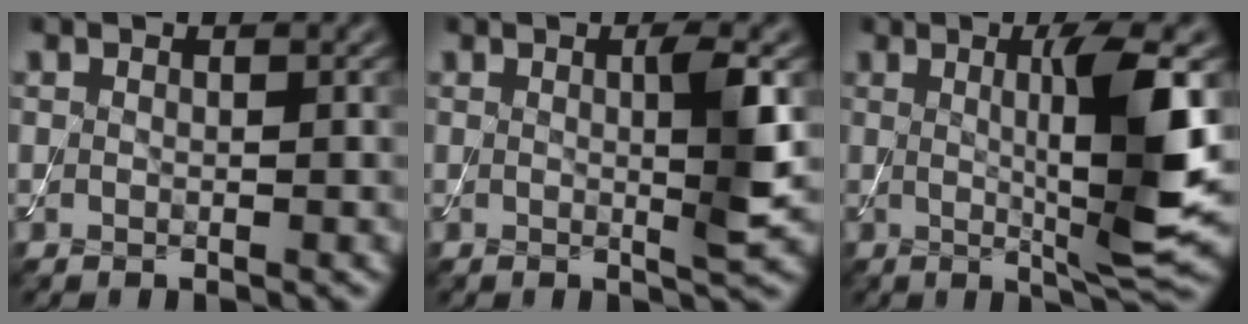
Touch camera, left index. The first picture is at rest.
{"total": 3.7, "force": [0.2, 0.4, 3.7], "torque": [-0.056, -0.007, 0.002]}
{"total": 8.2, "force": [0.7, 1.3, 8.1], "torque": [-0.119, -0.010, 0.015]}